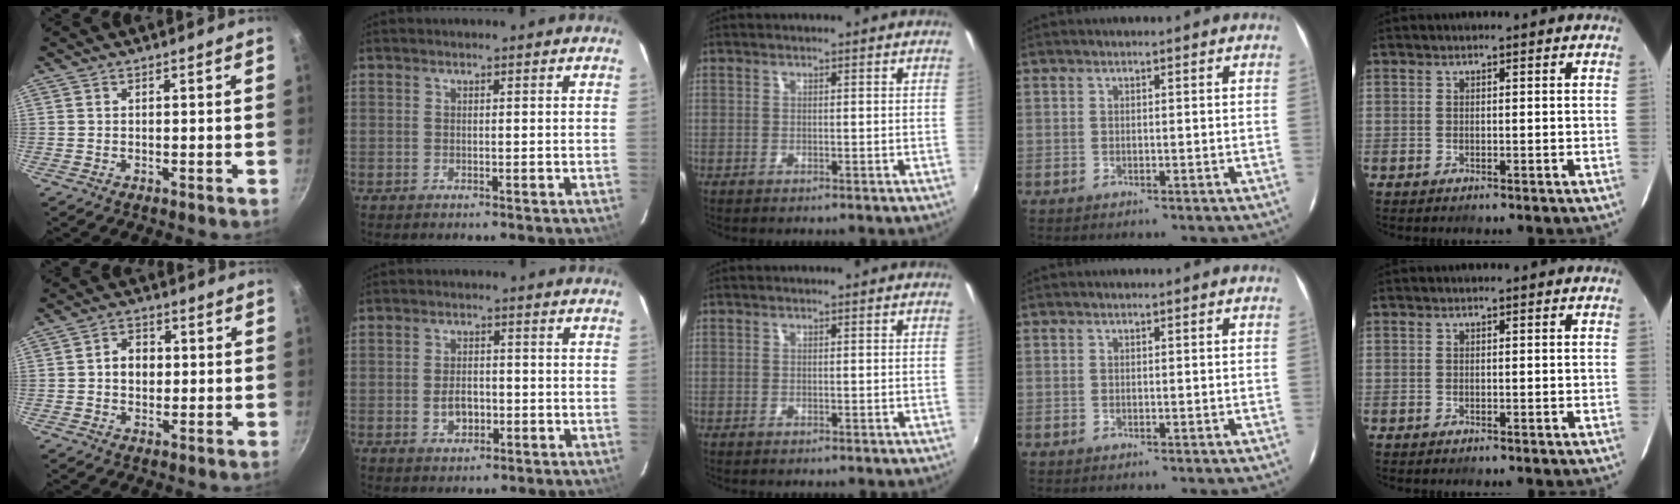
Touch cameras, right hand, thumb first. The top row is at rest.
{"thumb": {"total": 5.0, "force": [0.2, 4.1, 3.0], "torque": [-0.024, 0.007, -0.002]}, "index": {"total": 4.3, "force": [-1.2, 2.8, 3.1], "torque": [-0.058, 0.002, -0.015]}}